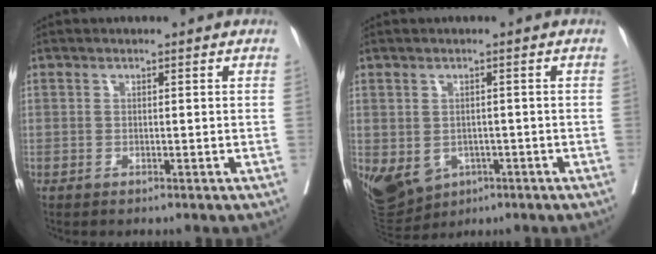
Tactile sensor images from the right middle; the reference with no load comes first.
{"total": 12.9, "force": [-5.0, 10.2, 6.1], "torque": [-0.151, -0.002, -0.061]}